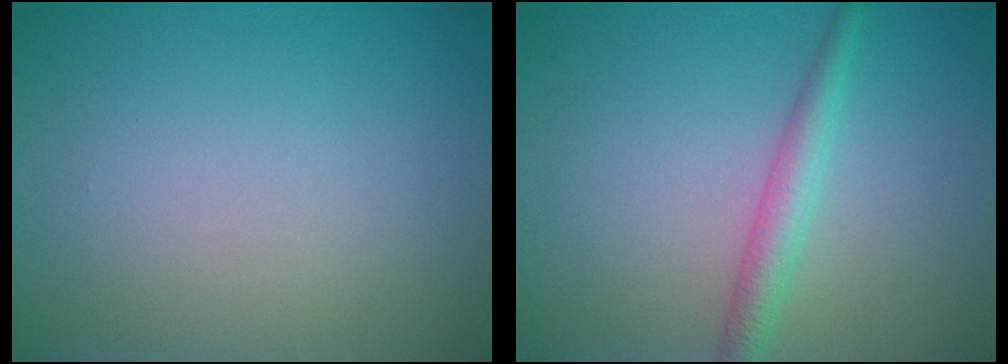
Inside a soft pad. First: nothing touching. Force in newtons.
{"total": 2.5, "press": 2.5, "slide": 0.1}